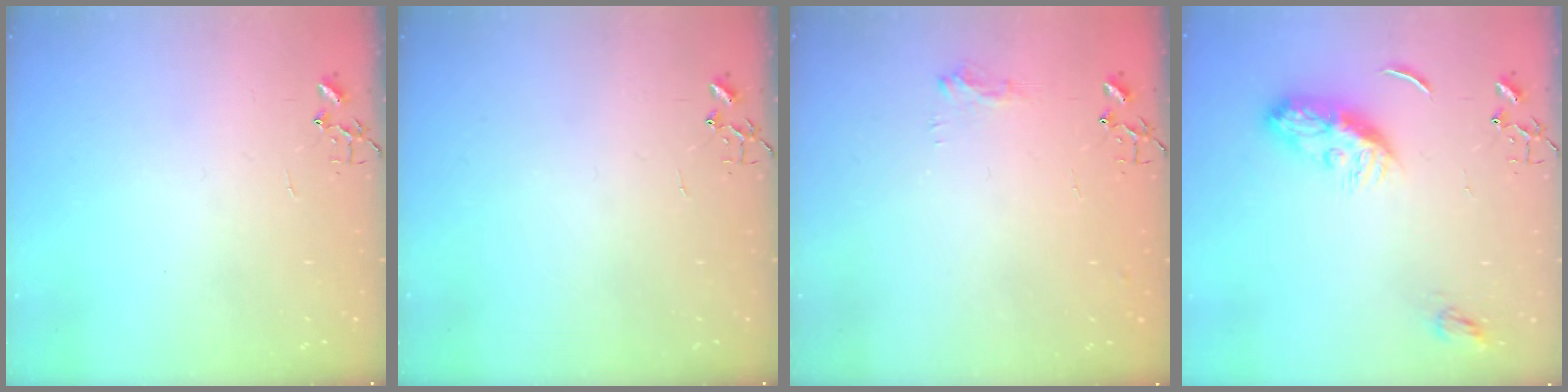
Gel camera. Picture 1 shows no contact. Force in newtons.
{"total": 0.0}
{"total": 8.7, "press": 8.7, "slide": 0.9}
{"total": 10.6, "press": 10.5, "slide": 0.7}